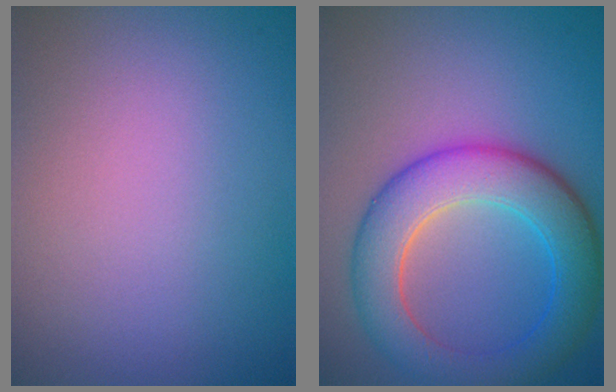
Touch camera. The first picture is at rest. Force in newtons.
{"total": 7.4, "press": 7.4, "slide": 0.4}